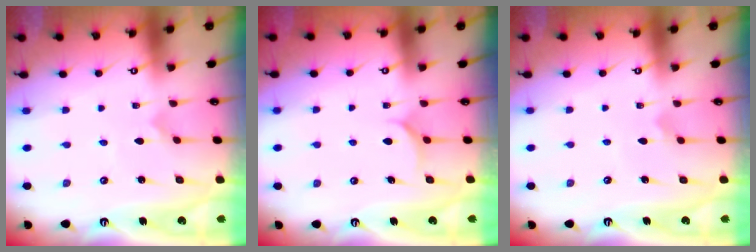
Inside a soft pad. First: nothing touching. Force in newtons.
{"total": 4.7, "press": 4.7, "slide": 0.5}
{"total": 3.3, "press": 3.3, "slide": 0.3}